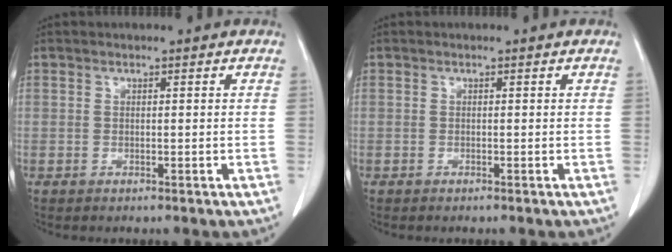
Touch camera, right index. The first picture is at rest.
{"total": 0.0}